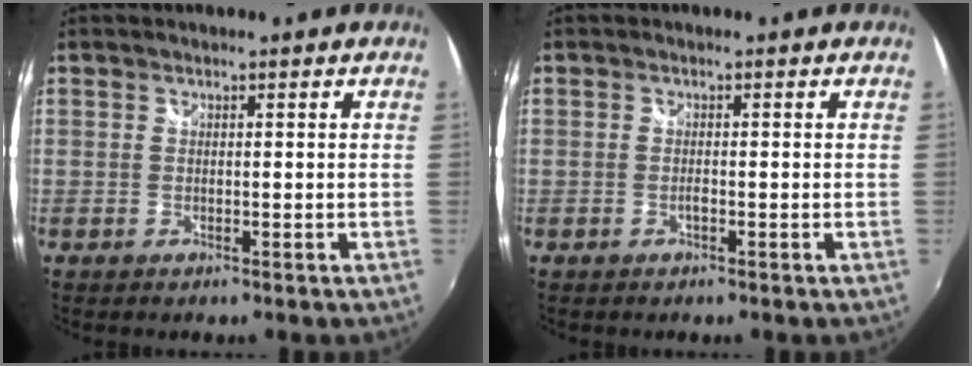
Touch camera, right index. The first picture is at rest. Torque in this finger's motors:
{"motor_torque": [0.17, 0.08, 0.17, 0.03]}